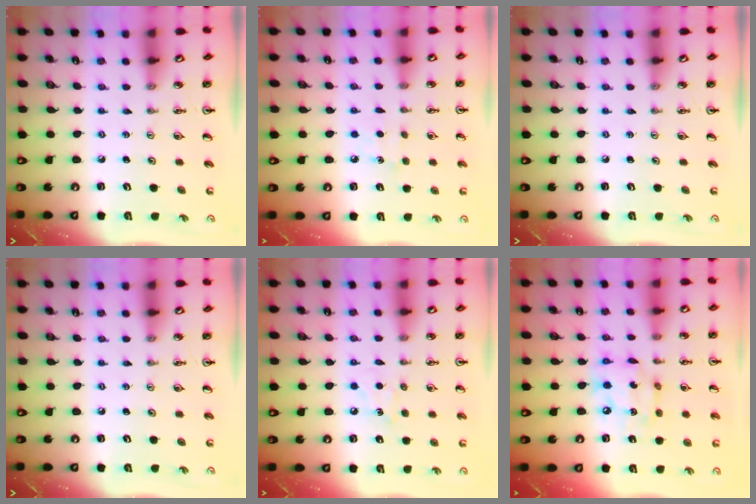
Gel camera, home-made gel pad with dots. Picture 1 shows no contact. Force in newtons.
{"total": 4.6, "press": 4.6, "slide": 0.5}
{"total": 0.0}
{"total": 0.0}
{"total": 6.9, "press": 6.8, "slide": 1.0}
{"total": 11.4, "press": 11.3, "slide": 1.2}